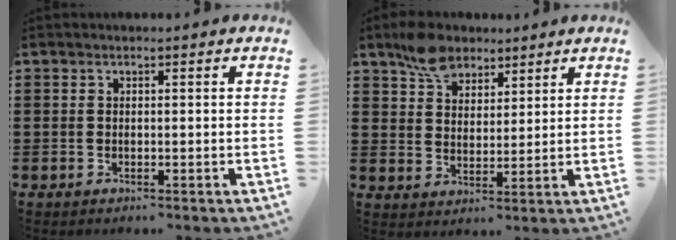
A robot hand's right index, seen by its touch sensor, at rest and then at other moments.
{"total": 6.2, "force": [4.6, 3.5, 2.3], "torque": [-0.055, 0.006, 0.087]}